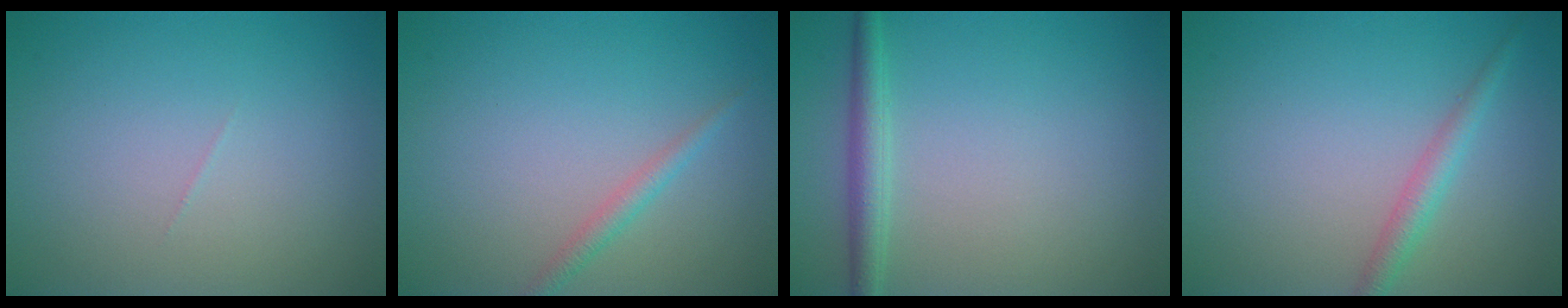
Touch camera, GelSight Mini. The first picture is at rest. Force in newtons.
{"total": 1.4, "press": 1.4, "slide": 0.1}
{"total": 2.2, "press": 2.2, "slide": 0.0}
{"total": 2.0, "press": 2.0, "slide": 0.1}